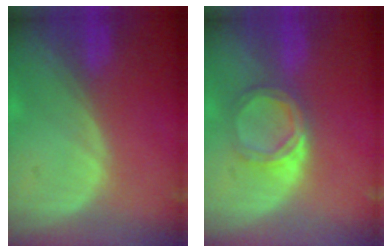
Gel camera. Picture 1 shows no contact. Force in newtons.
{"total": 4.5, "press": 4.5, "slide": 0.5}